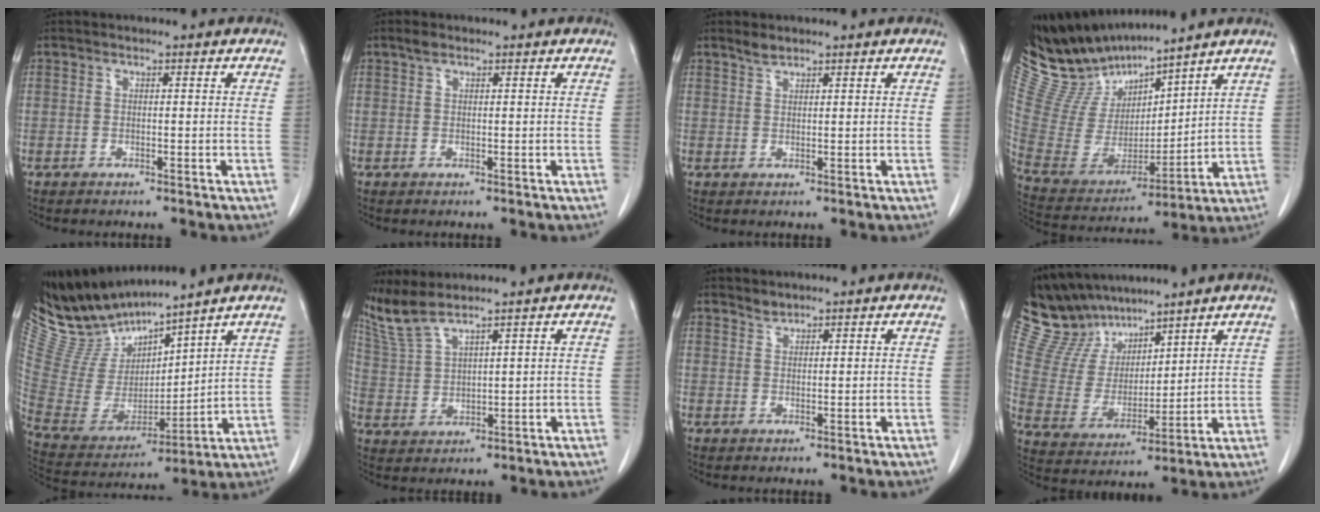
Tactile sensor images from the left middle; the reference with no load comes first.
{"total": 1.0, "force": [0.8, 0.4, 0.5], "torque": [-0.012, 0.008, 0.015]}
{"total": 1.5, "force": [1.4, 0.3, 0.4], "torque": [-0.011, 0.000, 0.029]}
{"total": 13.5, "force": [12.9, 1.7, 3.6], "torque": [-0.095, -0.006, 0.269]}
{"total": 12.0, "force": [11.7, 0.4, 2.6], "torque": [-0.082, -0.006, 0.256]}
{"total": 5.6, "force": [5.2, -0.2, 2.1], "torque": [-0.063, 0.001, 0.122]}
{"total": 1.2, "force": [1.2, 0.2, -0.1], "torque": [0.001, -0.003, 0.023]}
{"total": 12.3, "force": [11.1, 4.4, 2.9], "torque": [-0.082, 0.020, 0.227]}